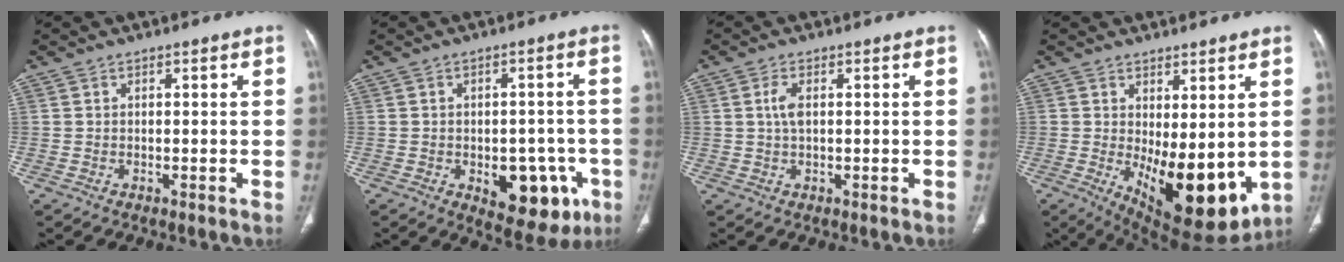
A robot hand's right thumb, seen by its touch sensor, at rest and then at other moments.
{"total": 12.3, "force": [-4.4, 7.1, 9.1], "torque": [-0.074, 0.019, -0.042]}
{"total": 2.7, "force": [0.5, 1.1, 2.4], "torque": [-0.055, 0.005, 0.011]}
{"total": 14.1, "force": [-1.0, 6.1, 12.7], "torque": [-0.173, -0.033, 0.008]}